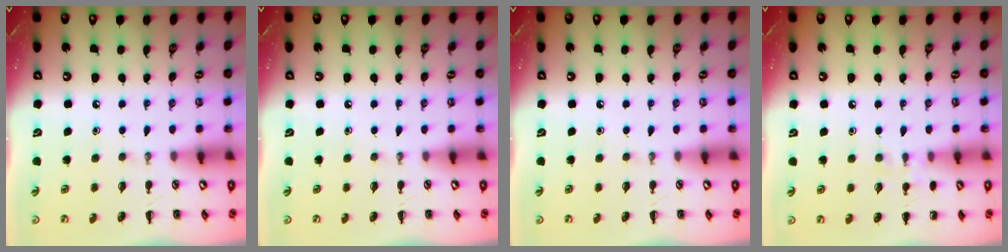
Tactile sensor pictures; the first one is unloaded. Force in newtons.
{"total": 0.0}
{"total": 0.0}
{"total": 6.1, "press": 5.8, "slide": 2.0}